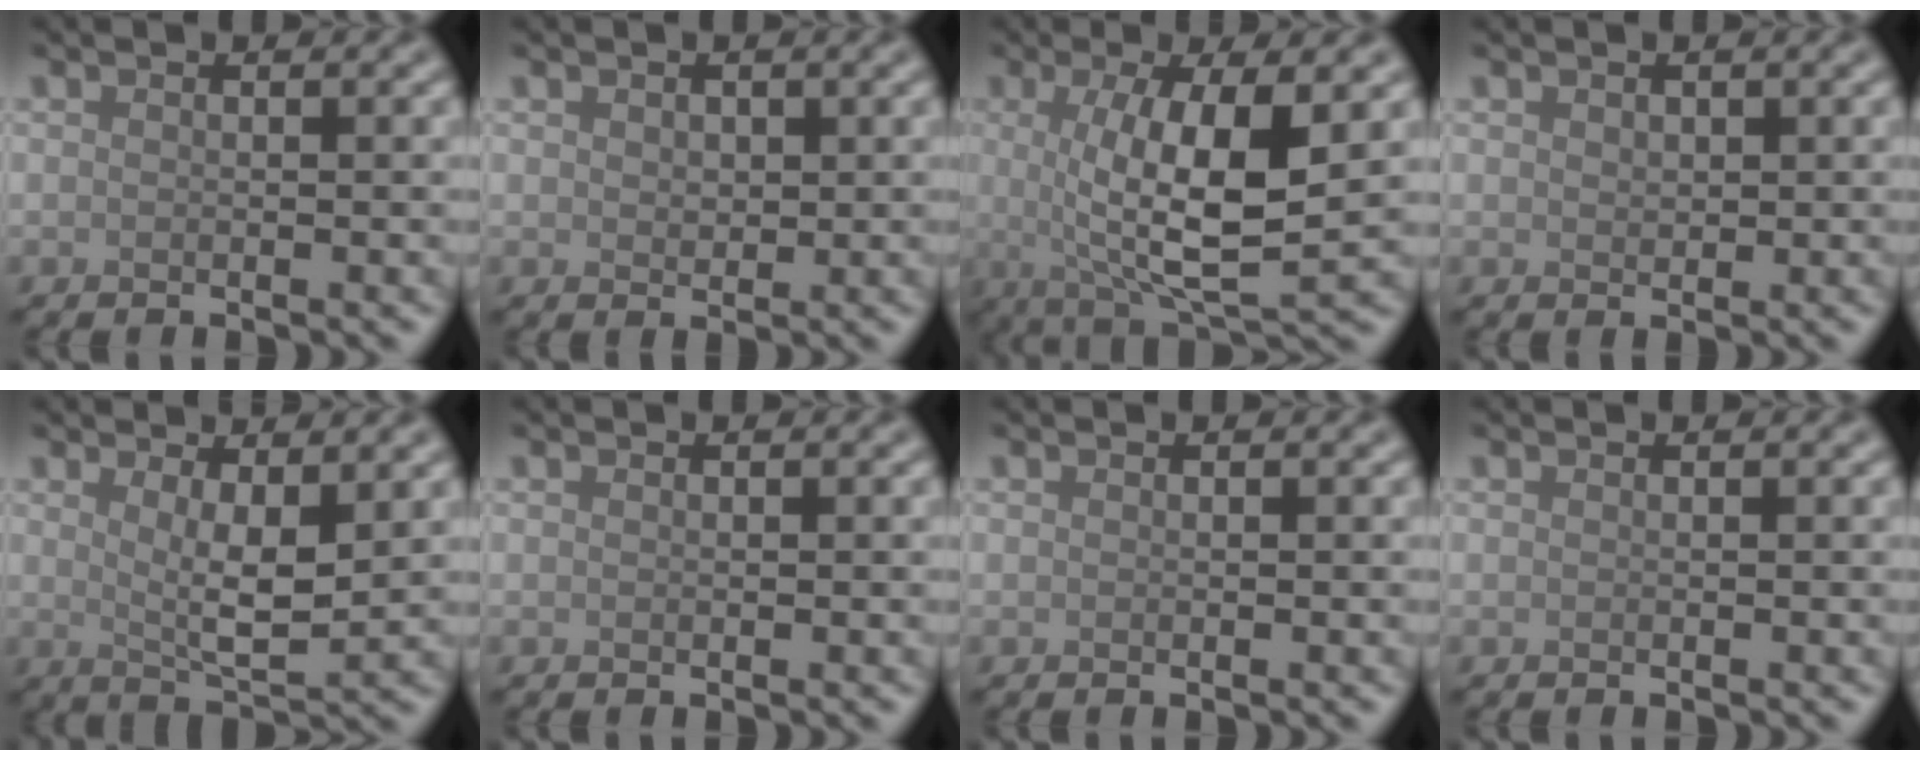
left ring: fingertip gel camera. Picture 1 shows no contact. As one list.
[{"total": 1.1, "force": [0.4, 0.9, 0.5], "torque": [-0.011, -0.004, 0.010]}, {"total": 8.6, "force": [0.5, 2.5, 8.3], "torque": [-0.135, -0.010, 0.014]}, {"total": 0.8, "force": [0.4, 0.6, 0.3], "torque": [-0.006, -0.004, 0.009]}, {"total": 3.9, "force": [1.2, 1.1, 3.5], "torque": [-0.064, -0.011, 0.025]}, {"total": 0.0}, {"total": 0.0}, {"total": 0.0}]